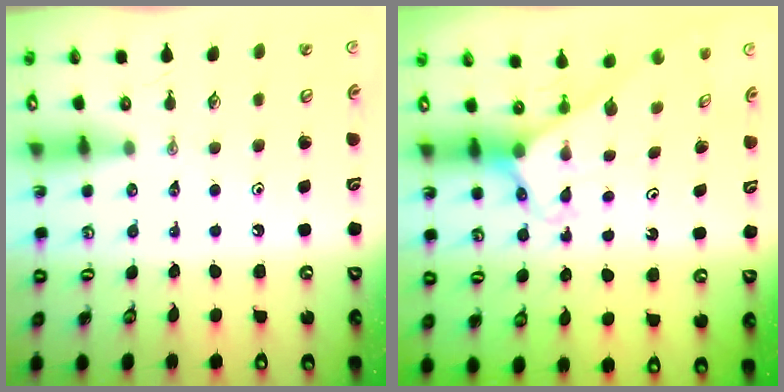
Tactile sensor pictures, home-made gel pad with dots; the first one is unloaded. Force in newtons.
{"total": 2.5, "press": 2.5, "slide": 0.2}